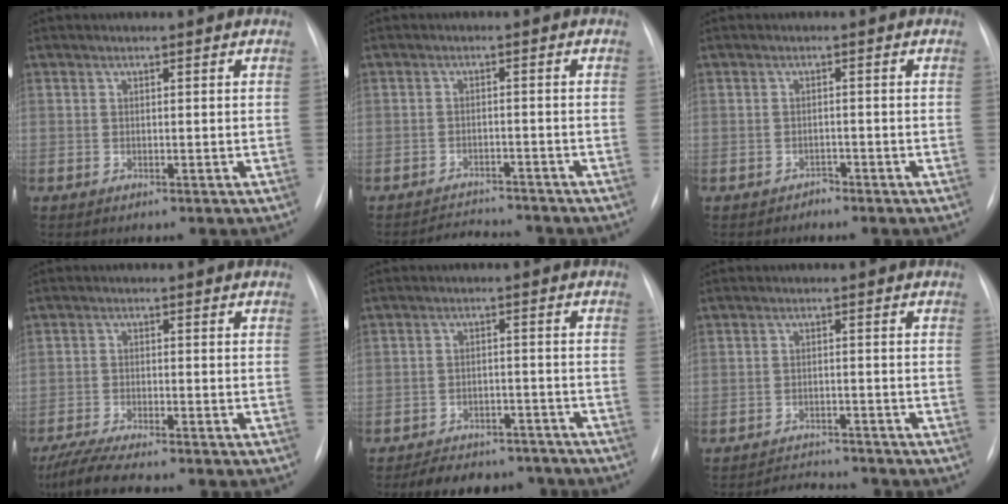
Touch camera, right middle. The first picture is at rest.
{"total": 5.0, "force": [-4.9, 0.7, 0.5], "torque": [-0.010, -0.002, -0.074]}
{"total": 1.1, "force": [-1.0, 0.5, -0.1], "torque": [0.002, 0.001, -0.019]}
{"total": 7.2, "force": [-6.0, 0.3, 3.8], "torque": [-0.069, -0.023, -0.104]}
{"total": 11.5, "force": [-10.0, 4.8, 2.9], "torque": [-0.036, 0.012, -0.127]}
{"total": 4.6, "force": [-4.5, 0.6, 0.4], "torque": [-0.008, -0.003, -0.069]}